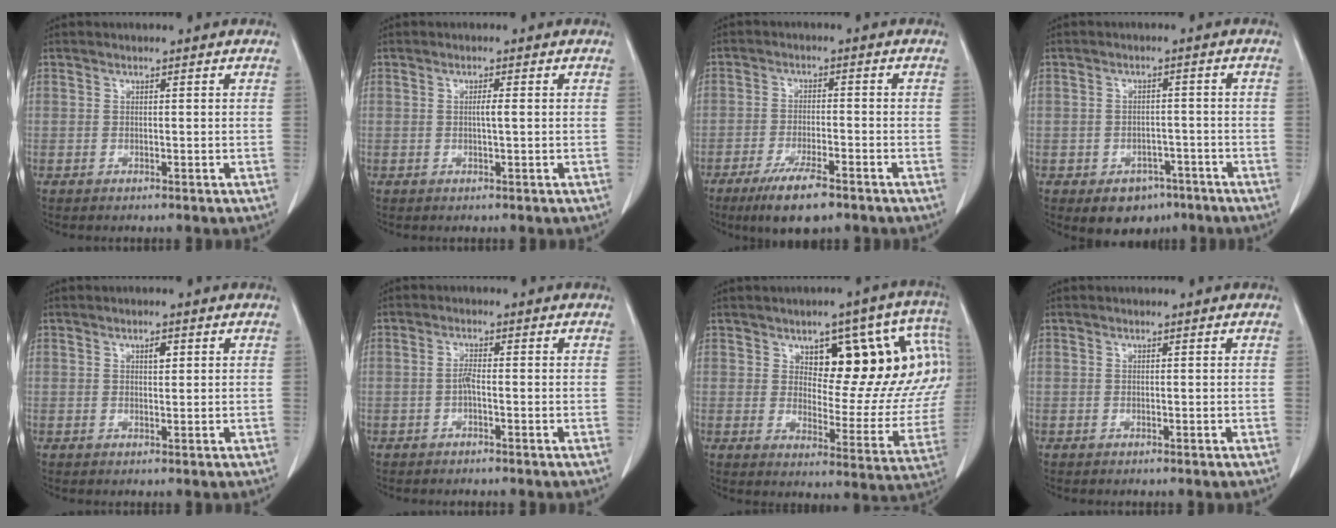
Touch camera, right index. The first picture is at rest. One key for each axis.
{"total": 1.3, "fx": 0.0, "fy": -0.1, "fz": 1.3, "tx": -0.025, "ty": 0.001, "tz": 0.000}
{"total": 7.8, "fx": -5.3, "fy": 1.4, "fz": 5.6, "tx": -0.101, "ty": -0.015, "tz": -0.088}
{"total": 5.9, "fx": -3.6, "fy": 4.1, "fz": 2.2, "tx": -0.022, "ty": 0.006, "tz": -0.043}
{"total": 1.4, "fx": 0.6, "fy": 0.6, "fz": 1.2, "tx": -0.019, "ty": 0.000, "tz": 0.009}
{"total": 1.6, "fx": -0.6, "fy": 0.2, "fz": 1.4, "tx": -0.028, "ty": 0.002, "tz": -0.012}
{"total": 19.0, "fx": 7.1, "fy": 7.9, "fz": 15.8, "tx": -0.194, "ty": 0.020, "tz": 0.102}
{"total": 0.0}